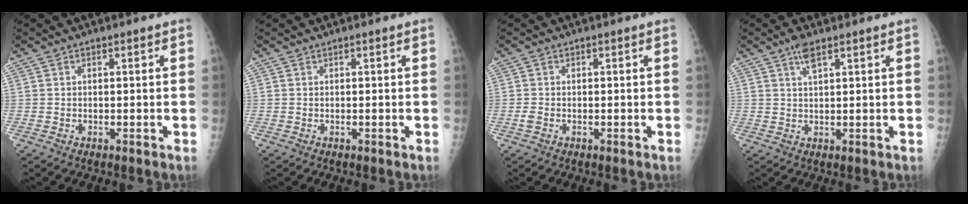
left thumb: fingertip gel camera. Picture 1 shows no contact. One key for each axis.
{"total": 0.0}
{"total": 1.5, "fx": -0.5, "fy": 1.0, "fz": 0.9, "tx": -0.022, "ty": -0.001, "tz": -0.010}
{"total": 3.1, "fx": 1.9, "fy": 1.0, "fz": 2.3, "tx": -0.045, "ty": -0.002, "tz": 0.037}